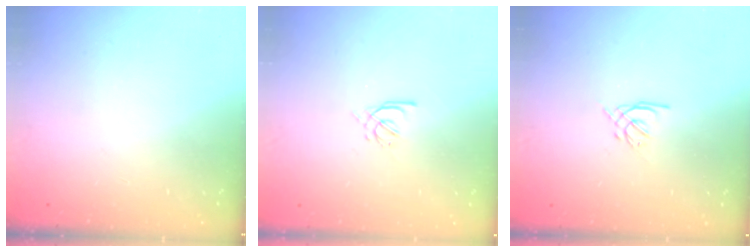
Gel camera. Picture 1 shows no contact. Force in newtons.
{"total": 2.9, "press": 2.8, "slide": 0.8}
{"total": 1.6, "press": 1.5, "slide": 0.6}